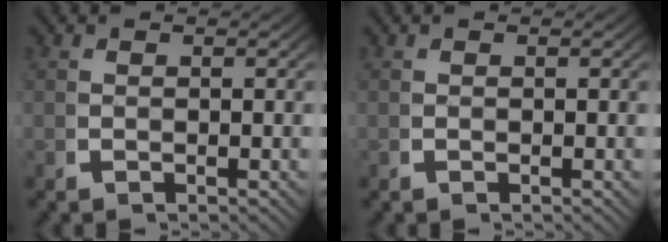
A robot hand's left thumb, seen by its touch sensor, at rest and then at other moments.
{"total": 0.0}